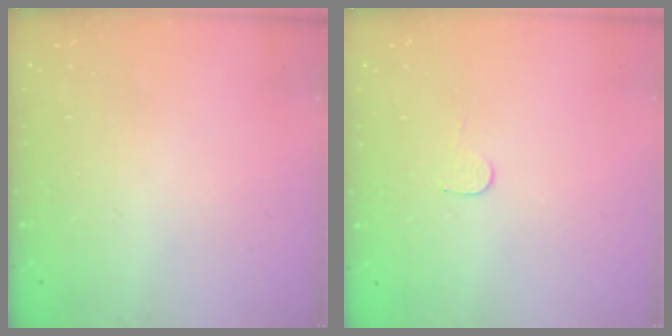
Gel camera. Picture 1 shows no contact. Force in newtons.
{"total": 3.5, "press": 3.5, "slide": 0.3}